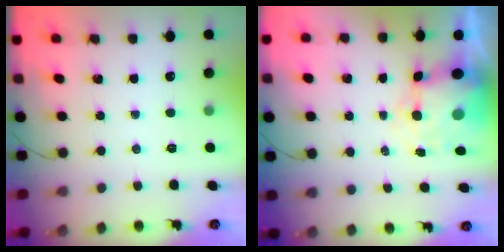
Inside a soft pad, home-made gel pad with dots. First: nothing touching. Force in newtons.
{"total": 8.6, "press": 8.4, "slide": 1.9}